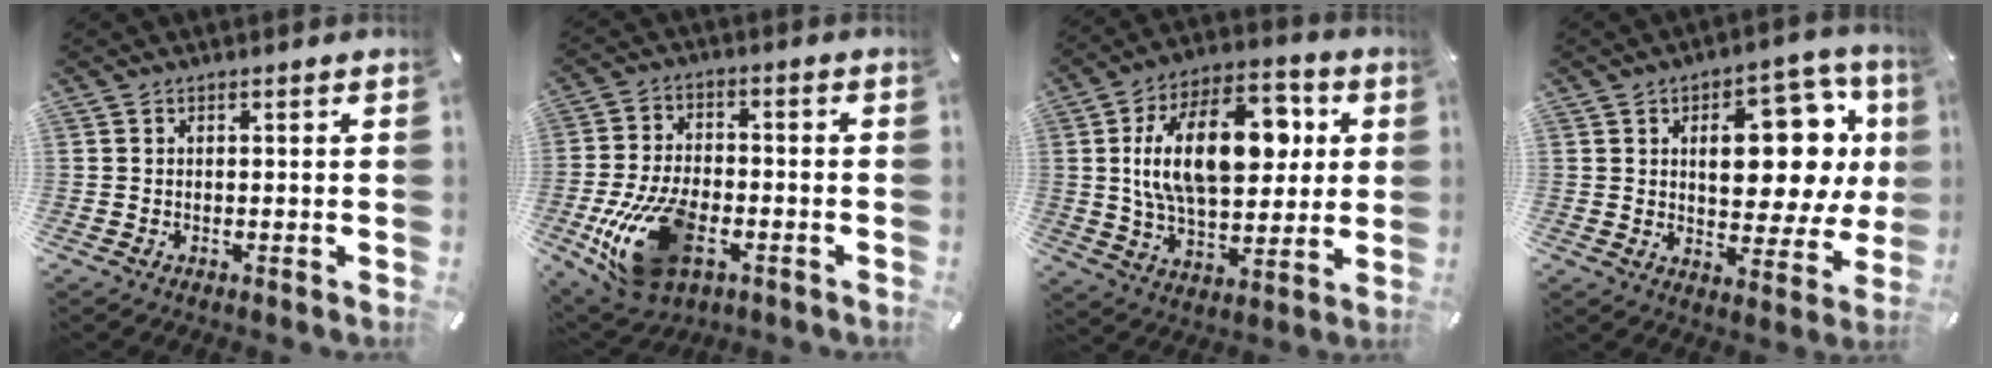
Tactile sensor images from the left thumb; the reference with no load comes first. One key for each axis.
{"total": 17.4, "fx": -5.8, "fy": 10.3, "fz": 12.7, "tx": -0.254, "ty": 0.013, "tz": -0.092}
{"total": 22.4, "fx": 5.1, "fy": 12.6, "fz": 17.7, "tx": -0.321, "ty": 0.003, "tz": 0.083}
{"total": 20.0, "fx": 5.8, "fy": 11.0, "fz": 15.6, "tx": -0.197, "ty": -0.031, "tz": 0.093}